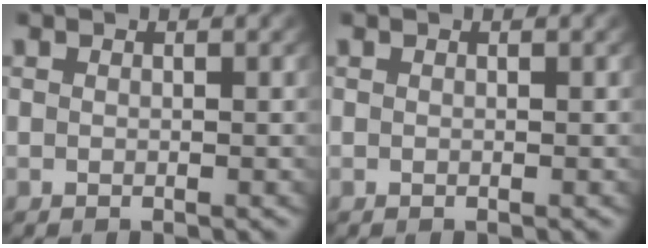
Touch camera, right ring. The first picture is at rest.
{"total": 0.0}